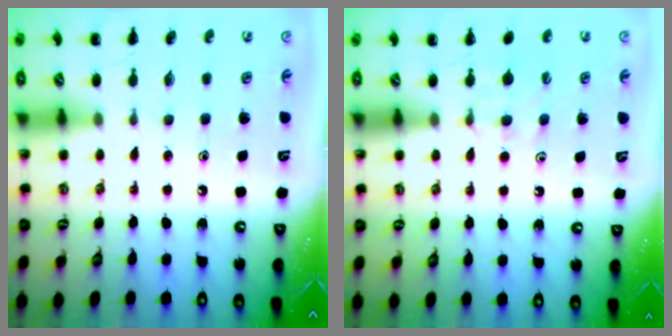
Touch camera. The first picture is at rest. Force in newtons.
{"total": 6.4, "press": 6.2, "slide": 1.7}